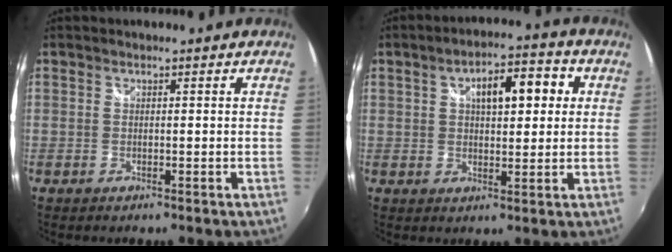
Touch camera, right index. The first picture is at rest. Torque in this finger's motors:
{"motor_torque": [0.22, 0.09, 0.31, 0.11]}